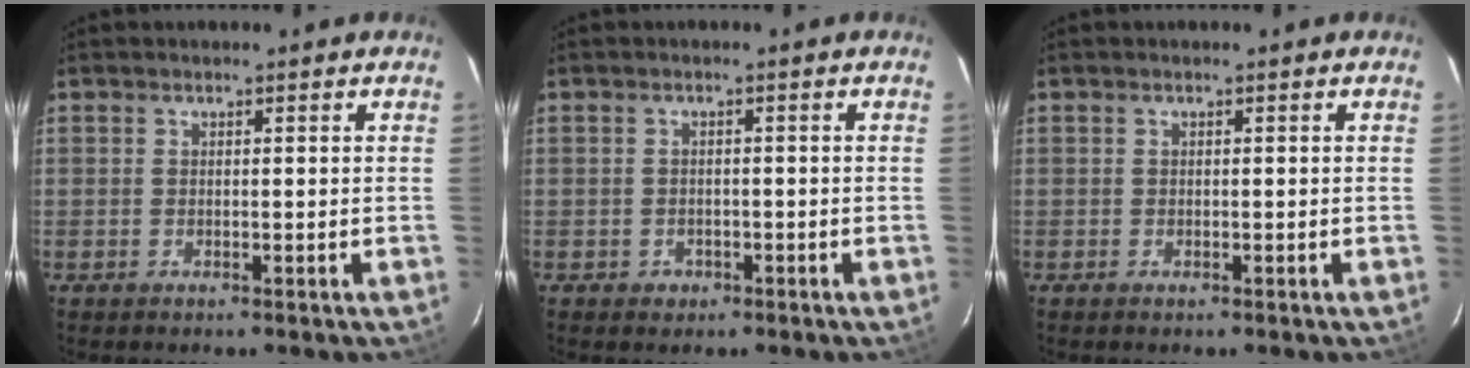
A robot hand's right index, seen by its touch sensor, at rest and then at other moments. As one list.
[{"total": 2.2, "force": [-1.1, 1.9, 0.5], "torque": [-0.010, 0.002, -0.013]}, {"total": 0.0}]